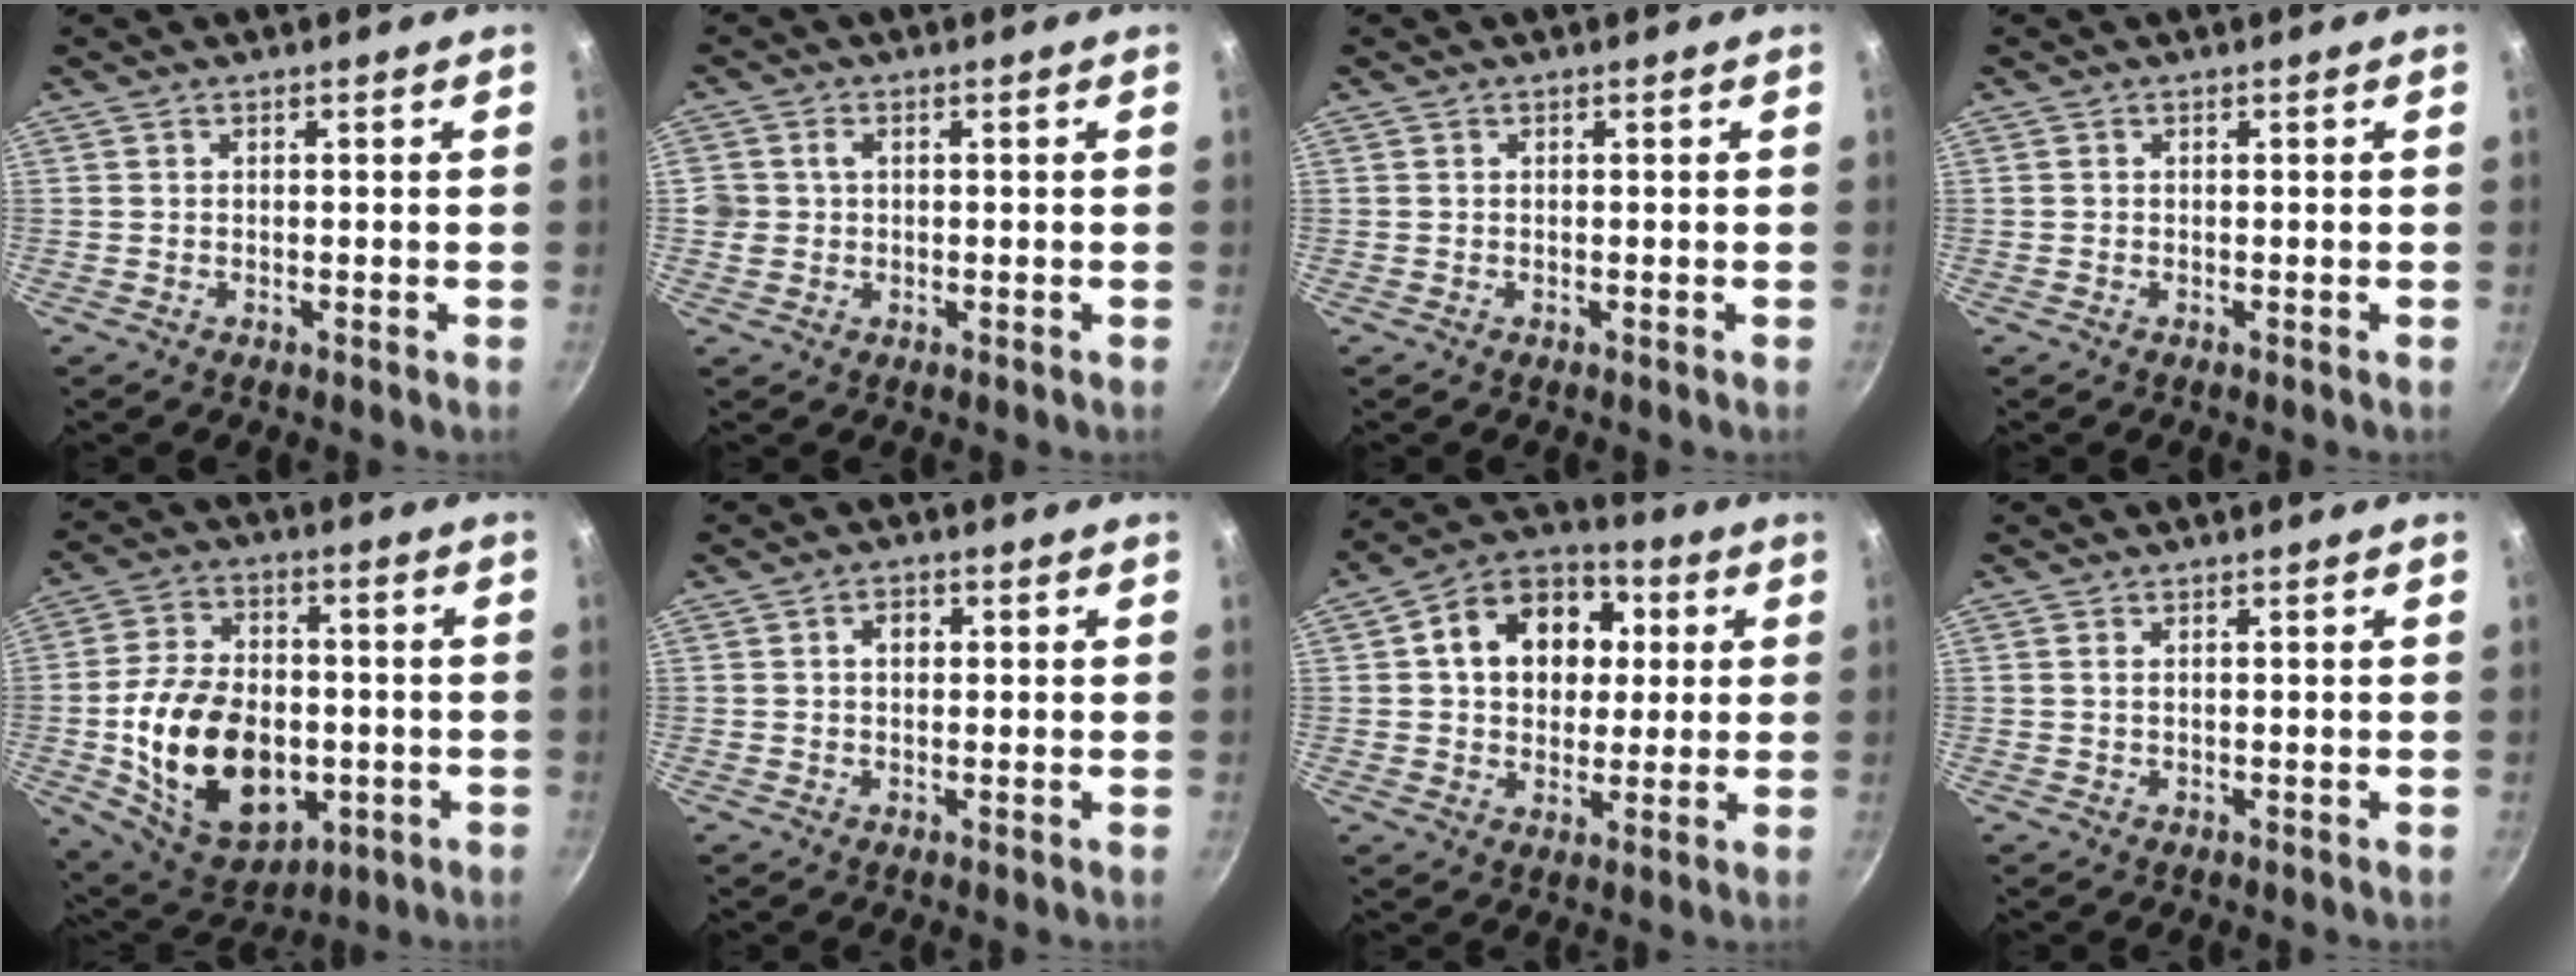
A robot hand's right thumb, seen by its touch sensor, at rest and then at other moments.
{"total": 2.5, "force": [0.3, 2.1, 1.3], "torque": [-0.013, 0.009, 0.007]}
{"total": 0.0}
{"total": 0.0}
{"total": 22.0, "force": [-3.6, 14.8, 15.9], "torque": [-0.252, 0.018, -0.044]}
{"total": 2.9, "force": [0.5, 2.1, 2.0], "torque": [-0.018, 0.009, 0.006]}
{"total": 16.0, "force": [3.2, 12.2, 9.9], "torque": [-0.127, 0.021, 0.037]}
{"total": 0.8, "force": [0.2, 0.3, 0.7], "torque": [-0.013, 0.001, 0.004]}